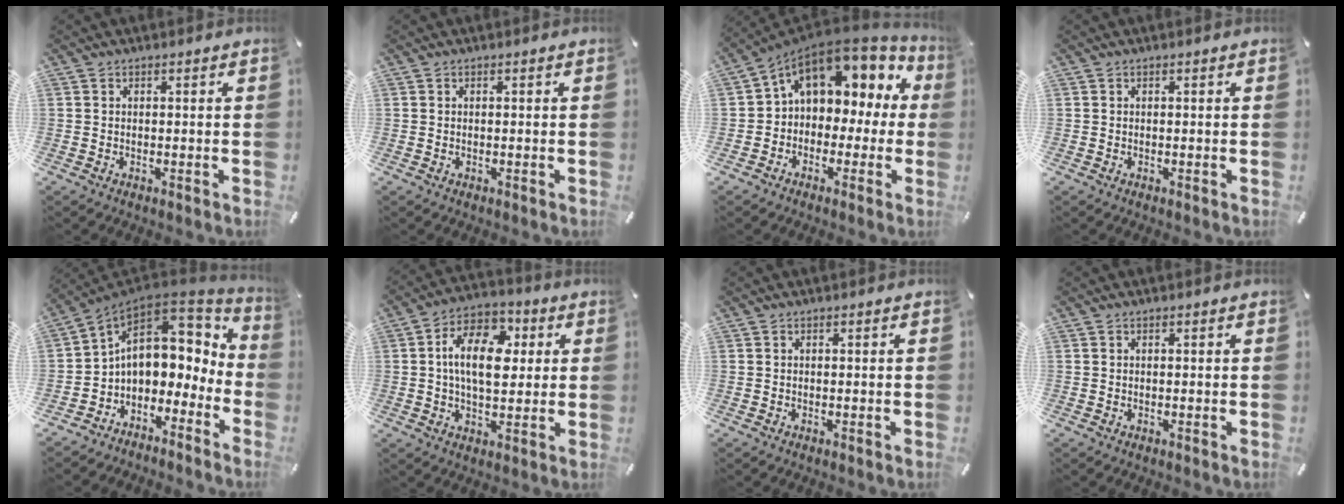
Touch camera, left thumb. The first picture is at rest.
{"total": 0.0}
{"total": 9.6, "force": [4.0, 7.4, 4.7], "torque": [-0.081, -0.026, 0.073]}
{"total": 0.0}
{"total": 10.3, "force": [2.0, 7.8, 6.4], "torque": [-0.104, -0.031, 0.035]}
{"total": 13.8, "force": [2.1, 8.5, 10.6], "torque": [-0.189, 0.006, 0.033]}
{"total": 0.0}
{"total": 0.0}